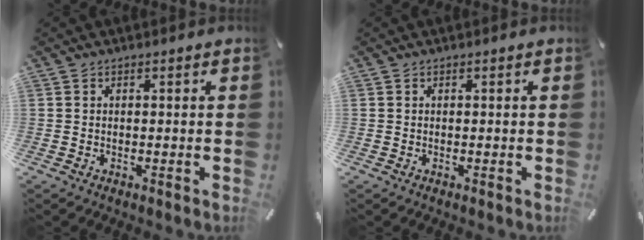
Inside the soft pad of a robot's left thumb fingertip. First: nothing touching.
{"total": 0.0}